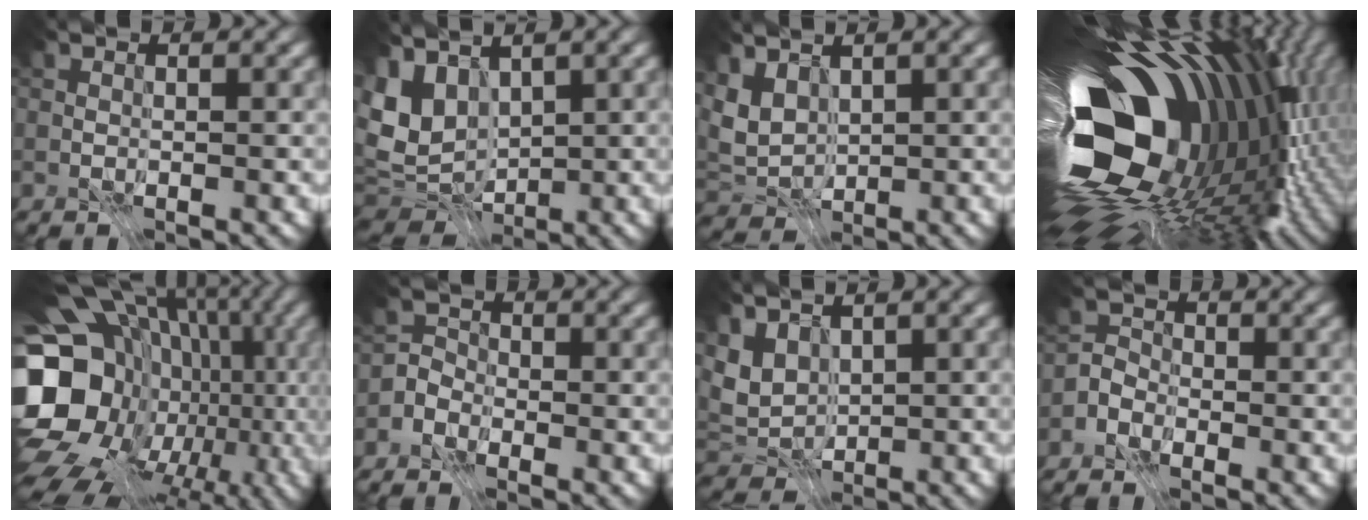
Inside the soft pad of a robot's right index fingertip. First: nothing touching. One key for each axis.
{"total": 9.1, "fx": 1.5, "fy": 6.5, "fz": 6.1, "tx": -0.134, "ty": 0.007, "tz": 0.051}
{"total": 3.3, "fx": 1.1, "fy": 2.2, "fz": 2.2, "tx": -0.051, "ty": 0.000, "tz": 0.018}
{"total": 19.8, "fx": -1.4, "fy": 11.4, "fz": 16.1, "tx": -0.311, "ty": -0.051, "tz": -0.014}
{"total": 21.6, "fx": -4.5, "fy": 17.6, "fz": 11.8, "tx": -0.209, "ty": 0.016, "tz": -0.104}
{"total": 3.3, "fx": -2.3, "fy": 2.4, "fz": 0.3, "tx": 0.023, "ty": 0.005, "tz": -0.058}
{"total": 3.8, "fx": 1.3, "fy": 2.5, "fz": 2.5, "tx": -0.057, "ty": 0.001, "tz": 0.022}
{"total": 2.6, "fx": -2.0, "fy": 1.7, "fz": 0.3, "tx": 0.021, "ty": 0.007, "tz": -0.049}